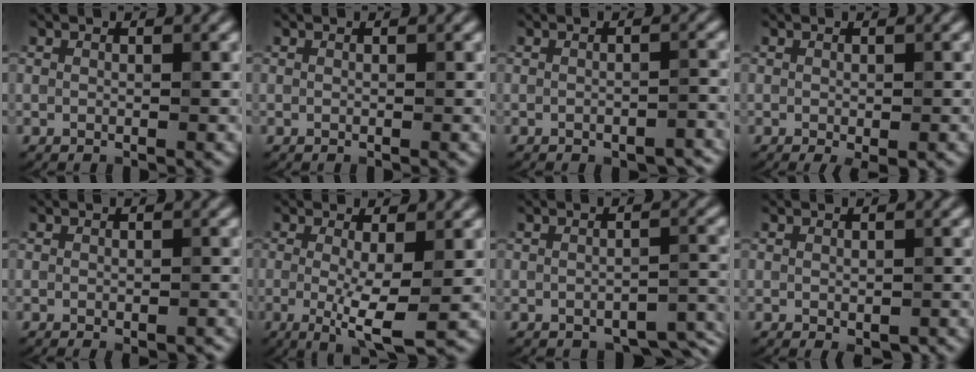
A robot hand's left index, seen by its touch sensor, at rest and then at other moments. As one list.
[{"total": 0.0}, {"total": 2.2, "force": [-1.8, 0.5, 1.1], "torque": [-0.019, 0.001, -0.023]}, {"total": 1.0, "force": [-0.5, 0.1, 0.8], "torque": [-0.018, -0.008, -0.003]}, {"total": 1.2, "force": [-0.8, 0.2, 0.8], "torque": [-0.014, -0.002, -0.009]}, {"total": 4.3, "force": [-0.6, 0.8, 4.2], "torque": [-0.081, -0.015, -0.008]}, {"total": 3.2, "force": [-2.5, 1.2, 1.6], "torque": [-0.026, -0.004, -0.024]}, {"total": 1.0, "force": [-0.6, 0.4, 0.6], "torque": [-0.014, -0.006, -0.003]}]